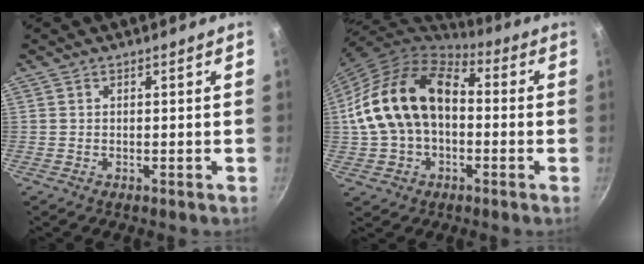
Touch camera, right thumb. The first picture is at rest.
{"total": 19.5, "force": [0.4, 13.4, 14.2], "torque": [-0.245, 0.046, 0.002]}